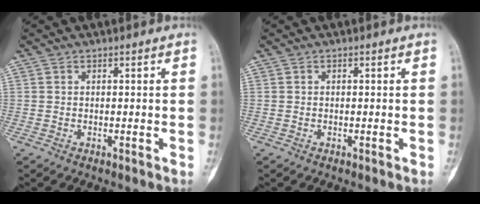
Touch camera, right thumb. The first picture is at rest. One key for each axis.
{"total": 0.0}